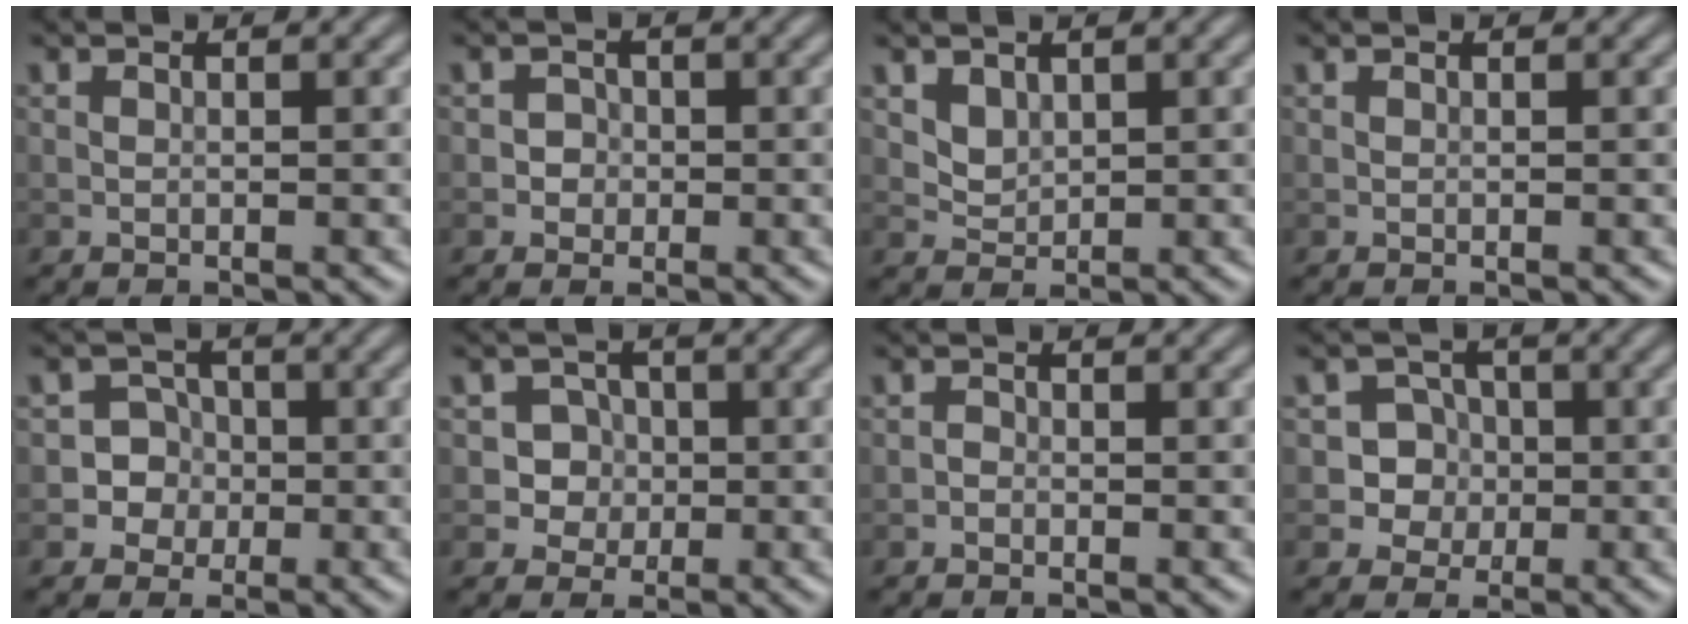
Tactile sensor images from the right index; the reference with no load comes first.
{"total": 1.3, "force": [-0.2, 1.2, 0.2], "torque": [0.016, 0.000, -0.008]}
{"total": 1.8, "force": [1.0, 1.3, 0.8], "torque": [-0.020, -0.011, 0.032]}
{"total": 0.0}
{"total": 4.6, "force": [-0.9, 4.5, 0.5], "torque": [0.017, 0.015, -0.029]}
{"total": 2.9, "force": [-0.2, 2.8, 0.6], "torque": [0.009, 0.006, -0.010]}
{"total": 0.5, "force": [-0.3, 0.4, 0.1], "torque": [0.001, -0.001, -0.008]}
{"total": 4.7, "force": [-0.6, 4.5, 0.9], "torque": [0.004, 0.017, -0.020]}